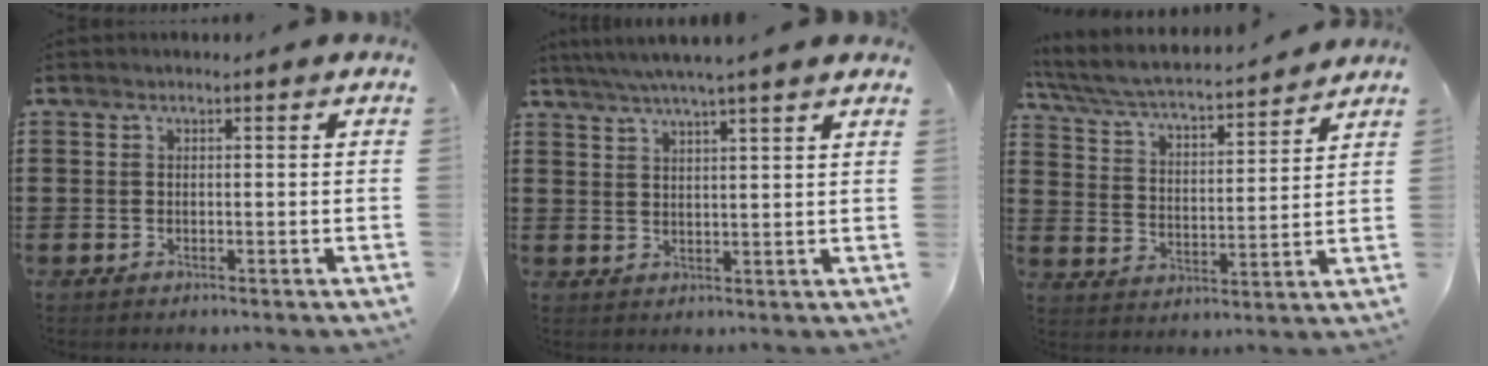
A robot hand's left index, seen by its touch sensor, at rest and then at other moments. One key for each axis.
{"total": 4.0, "fx": 3.5, "fy": -0.4, "fz": 2.0, "tx": -0.049, "ty": -0.009, "tz": 0.061}
{"total": 5.3, "fx": 4.9, "fy": 0.3, "fz": 2.1, "tx": -0.064, "ty": -0.036, "tz": 0.077}